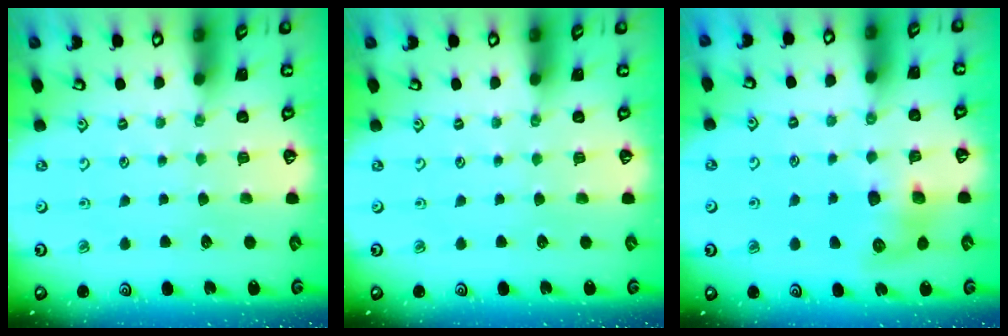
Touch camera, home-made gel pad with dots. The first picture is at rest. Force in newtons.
{"total": 0.0}
{"total": 8.0, "press": 7.9, "slide": 1.2}